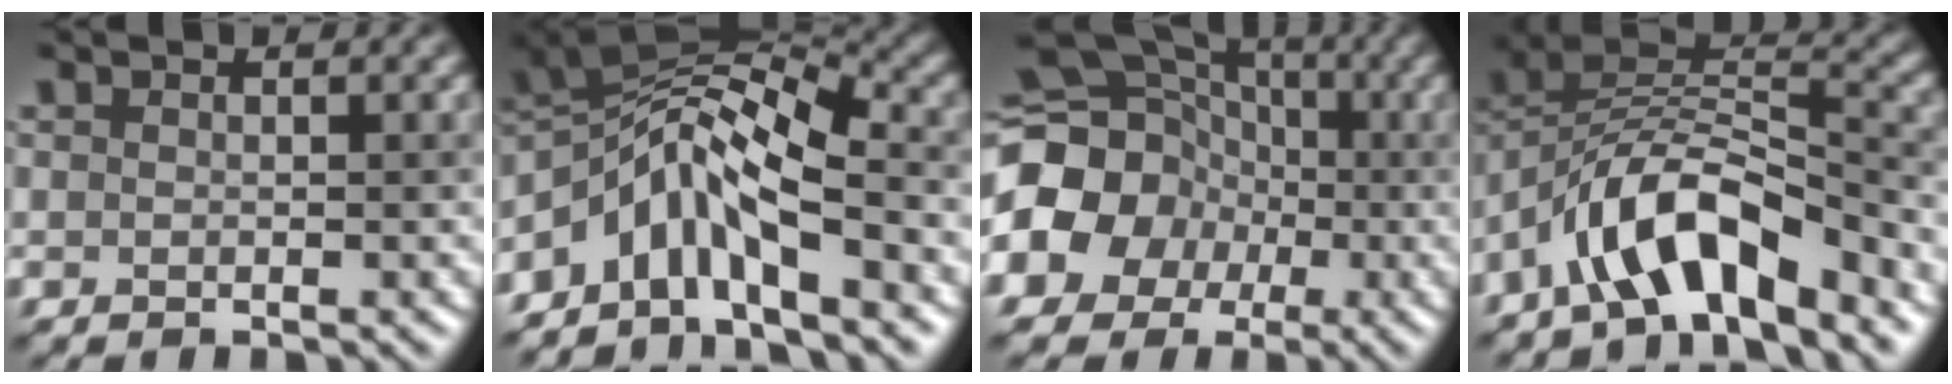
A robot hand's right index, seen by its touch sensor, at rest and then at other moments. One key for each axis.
{"total": 9.5, "fx": -3.1, "fy": 3.6, "fz": 8.2, "tx": -0.135, "ty": 0.026, "tz": -0.071}
{"total": 13.2, "fx": -2.6, "fy": 11.8, "fz": 5.2, "tx": -0.110, "ty": 0.001, "tz": -0.071}
{"total": 7.9, "fx": -4.7, "fy": 3.3, "fz": 5.5, "tx": -0.076, "ty": 0.014, "tz": -0.086}